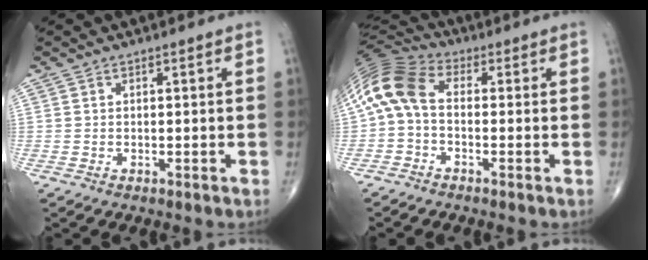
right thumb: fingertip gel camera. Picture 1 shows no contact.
{"total": 10.8, "force": [-0.1, 6.5, 8.6], "torque": [-0.177, 0.031, -0.019]}